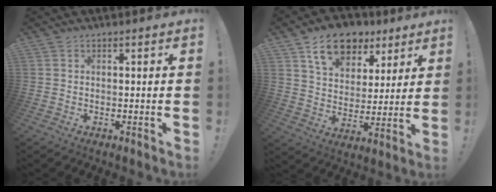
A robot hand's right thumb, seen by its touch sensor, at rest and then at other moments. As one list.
[{"total": 14.6, "force": [8.6, 9.5, 7.0], "torque": [-0.106, -0.039, 0.159]}]